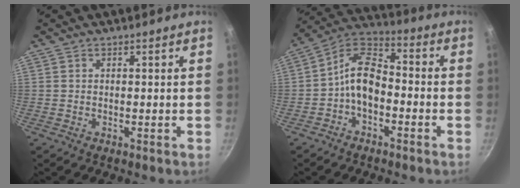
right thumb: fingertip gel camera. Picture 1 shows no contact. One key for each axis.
{"total": 9.5, "fx": -2.5, "fy": 5.7, "fz": 7.1, "tx": -0.119, "ty": 0.050, "tz": -0.062}